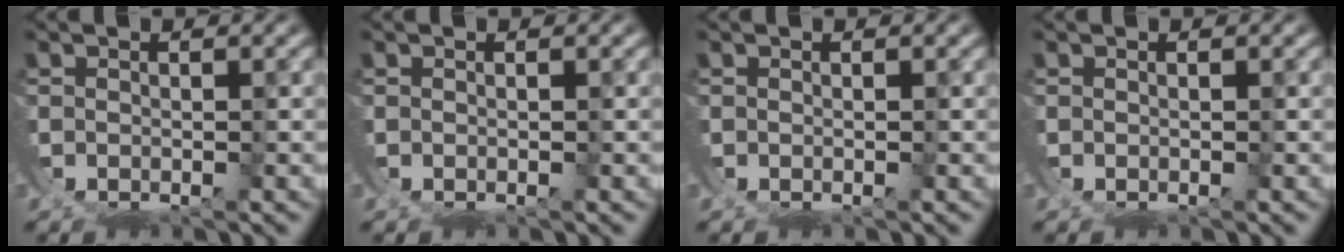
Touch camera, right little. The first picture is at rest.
{"total": 0.0}
{"total": 0.0}
{"total": 0.0}